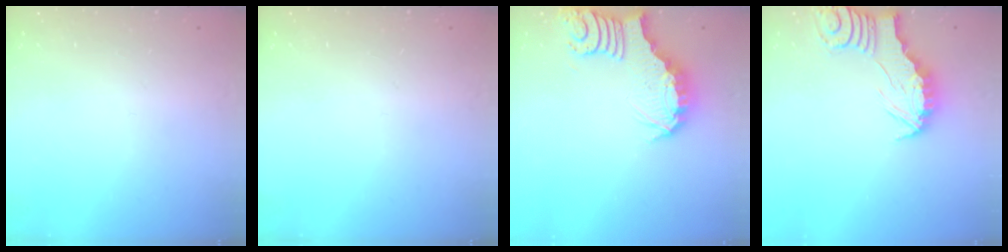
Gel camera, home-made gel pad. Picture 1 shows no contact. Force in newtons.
{"total": 0.0}
{"total": 5.1, "press": 5.0, "slide": 0.8}
{"total": 2.4, "press": 2.4, "slide": 0.2}